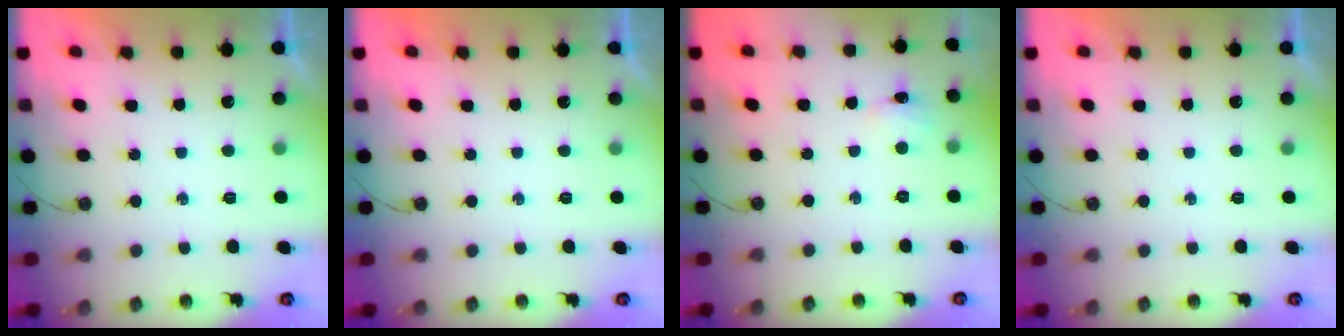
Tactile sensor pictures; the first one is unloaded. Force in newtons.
{"total": 0.0}
{"total": 2.9, "press": 2.8, "slide": 0.6}
{"total": 0.0}